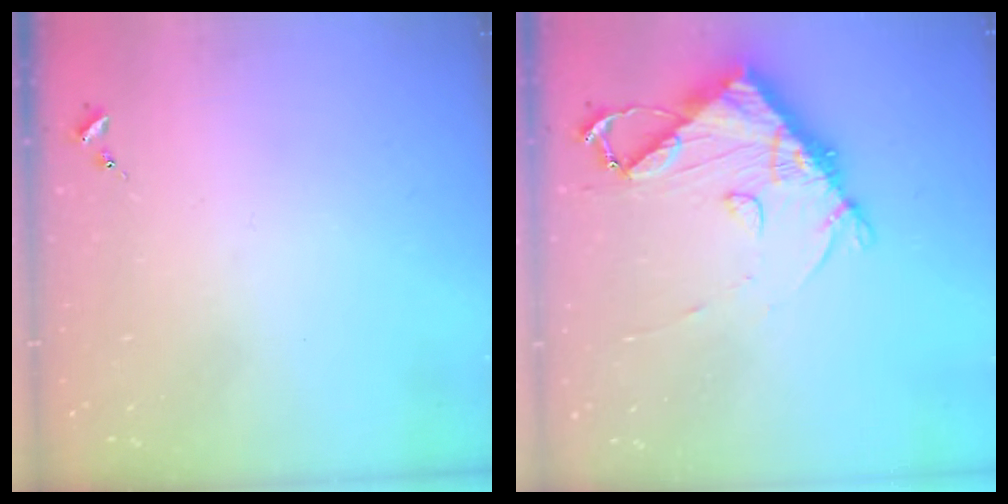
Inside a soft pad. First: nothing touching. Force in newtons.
{"total": 11.0, "press": 10.9, "slide": 1.4}